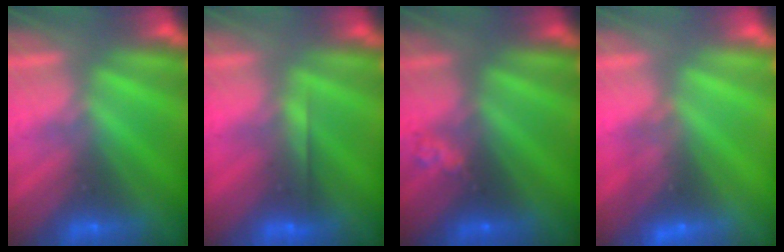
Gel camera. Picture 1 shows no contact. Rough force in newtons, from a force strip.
{"total": 2.6}
{"total": 2.2}
{"total": 2.3}